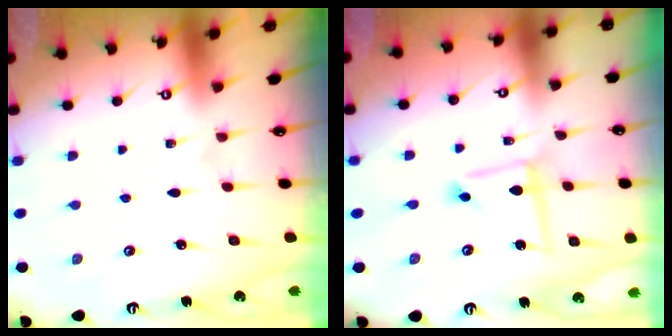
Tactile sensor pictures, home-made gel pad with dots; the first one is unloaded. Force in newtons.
{"total": 6.6, "press": 6.5, "slide": 0.6}